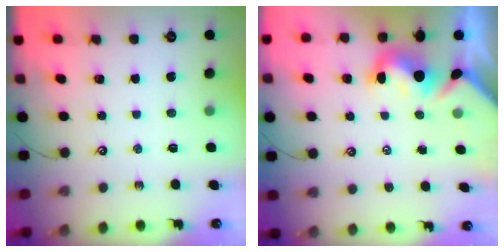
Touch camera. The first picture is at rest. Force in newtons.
{"total": 3.5, "press": 3.4, "slide": 0.9}